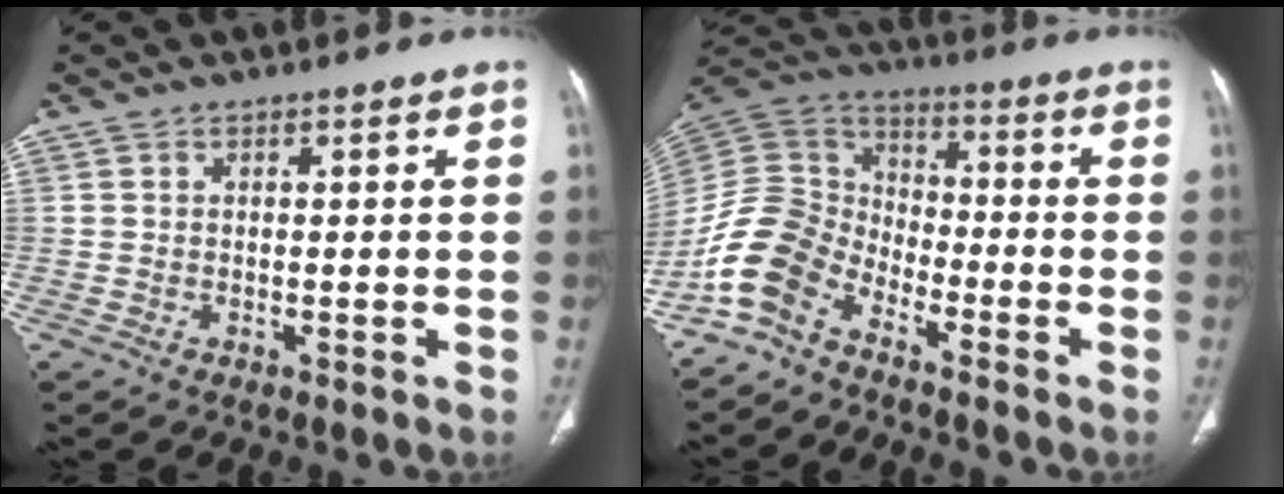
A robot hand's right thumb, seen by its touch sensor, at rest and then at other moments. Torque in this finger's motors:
{"motor_torque": [0.36, 0.33, 1.14, -1.30, 0.37]}